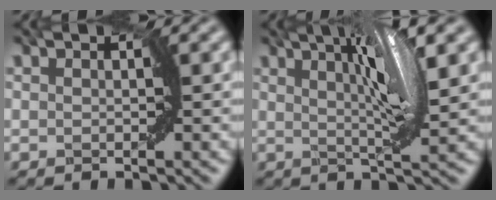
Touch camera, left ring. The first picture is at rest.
{"total": 6.0, "force": [2.1, 1.2, 5.5], "torque": [-0.071, 0.001, 0.037]}